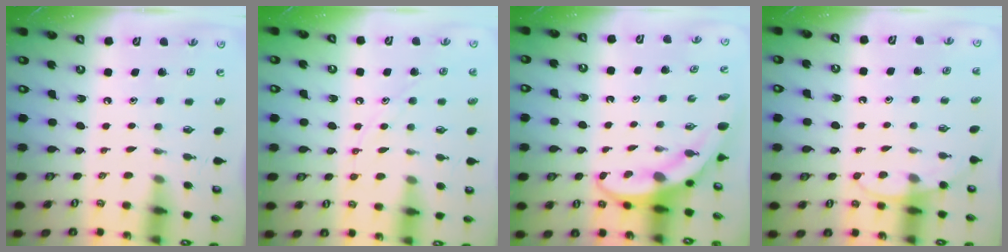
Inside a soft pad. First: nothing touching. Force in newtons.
{"total": 8.1, "press": 8.1, "slide": 0.7}
{"total": 4.0, "press": 4.0, "slide": 0.3}
{"total": 6.0, "press": 6.0, "slide": 0.5}